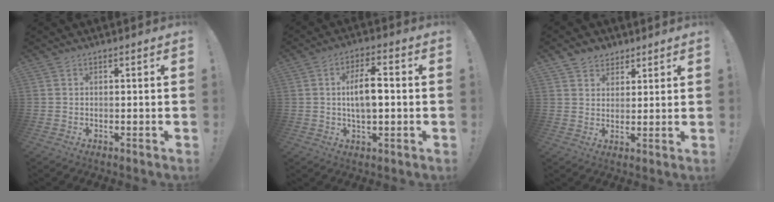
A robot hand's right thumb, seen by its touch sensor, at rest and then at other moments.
{"total": 8.1, "force": [0.0, 3.4, 7.4], "torque": [-0.120, 0.005, -0.006]}
{"total": 5.0, "force": [3.3, 3.8, 0.3], "torque": [-0.007, -0.021, 0.065]}